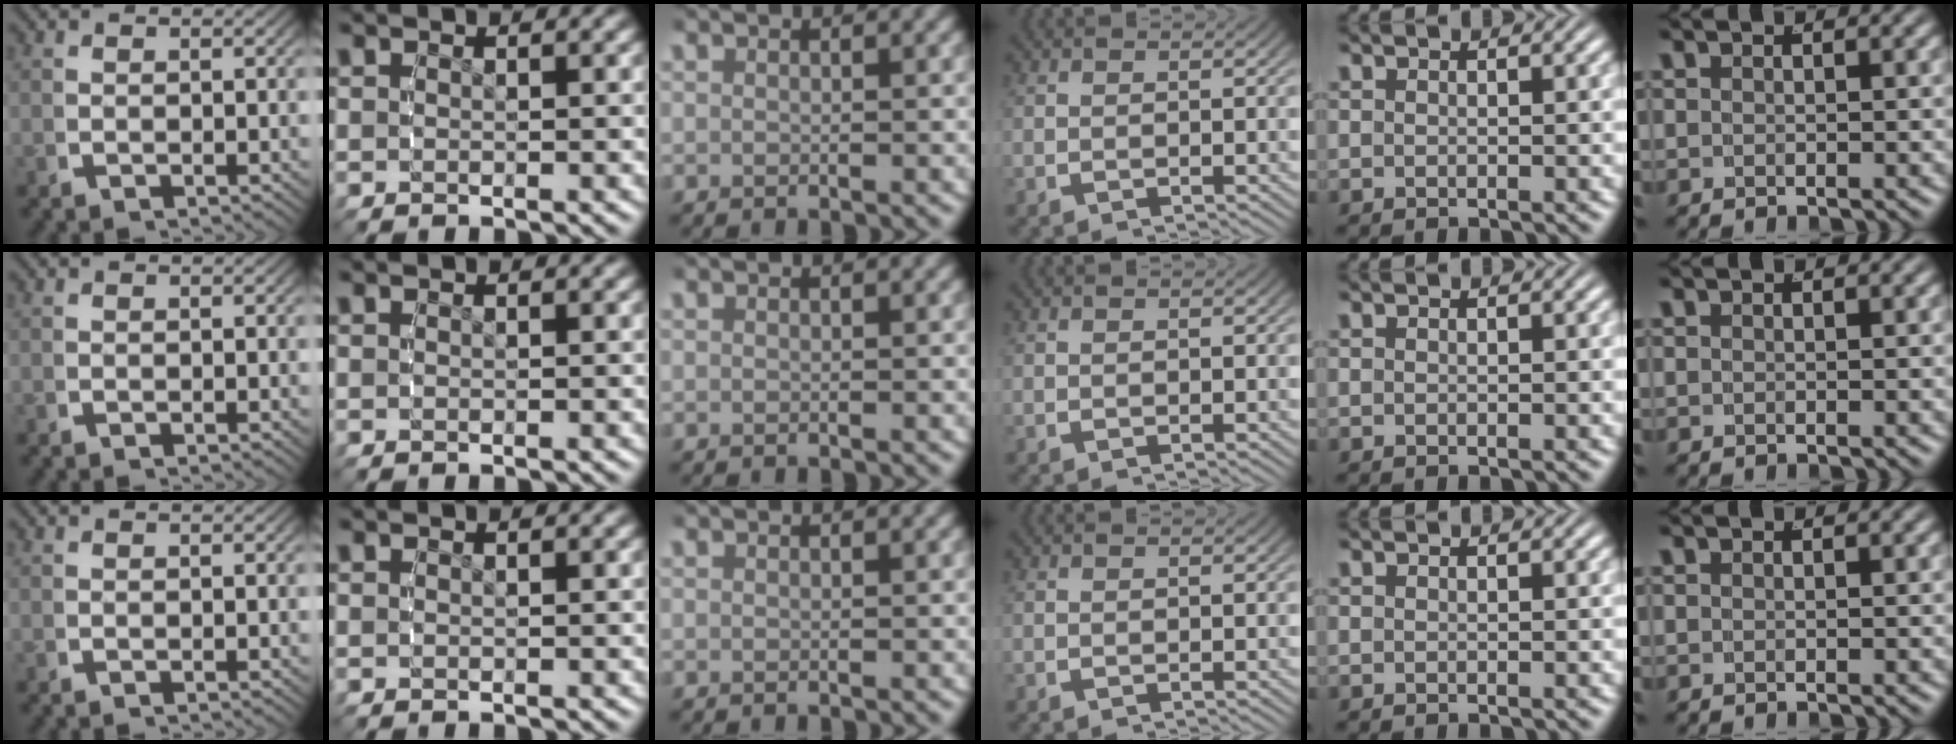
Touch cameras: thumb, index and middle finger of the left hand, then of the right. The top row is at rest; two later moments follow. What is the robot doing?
{"motion": "reach", "object": "photo album"}